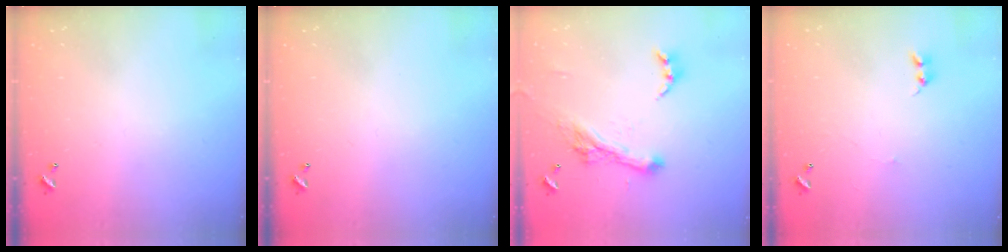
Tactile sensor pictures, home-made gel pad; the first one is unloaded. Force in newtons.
{"total": 0.0}
{"total": 5.7, "press": 5.4, "slide": 1.7}
{"total": 0.0}